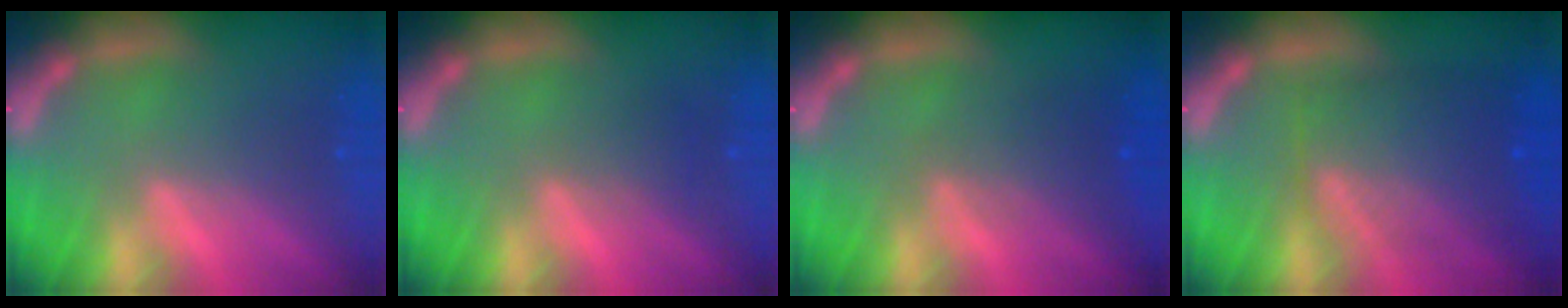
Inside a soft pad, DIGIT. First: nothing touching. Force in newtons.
{"total": 1.5}
{"total": 3.0}
{"total": 7.5}